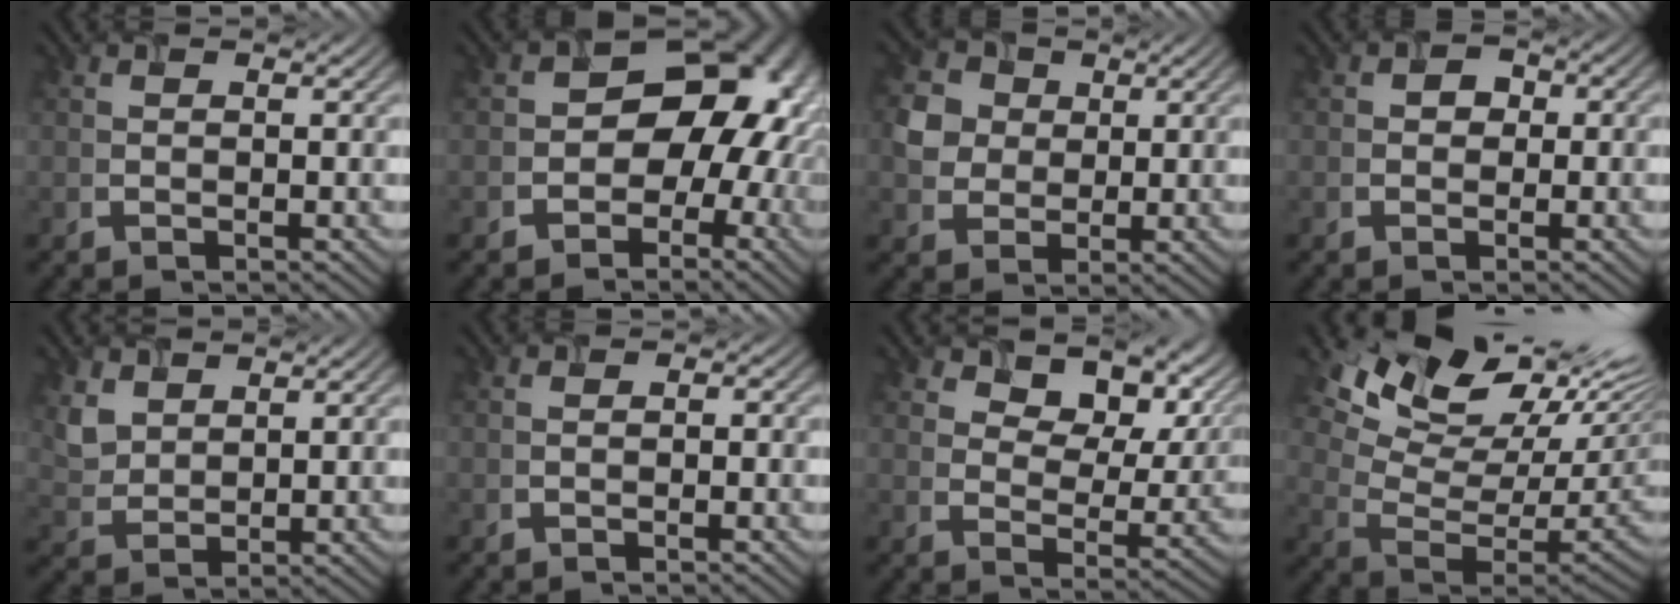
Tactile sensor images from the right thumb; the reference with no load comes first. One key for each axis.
{"total": 11.3, "fx": -1.6, "fy": 8.8, "fz": 6.9, "tx": -0.053, "ty": -0.004, "tz": -0.034}
{"total": 4.3, "fx": 0.8, "fy": 4.1, "fz": 1.0, "tx": -0.038, "ty": 0.002, "tz": 0.015}
{"total": 1.4, "fx": -0.5, "fy": 1.3, "fz": -0.1, "tx": 0.002, "ty": -0.004, "tz": -0.005}
{"total": 3.5, "fx": 2.5, "fy": 2.2, "fz": 1.0, "tx": -0.042, "ty": -0.006, "tz": 0.066}
{"total": 0.9, "fx": -0.8, "fy": 0.2, "fz": 0.0, "tx": -0.003, "ty": -0.002, "tz": -0.010}
{"total": 9.3, "fx": 5.4, "fy": 5.3, "fz": 5.5, "tx": -0.096, "ty": -0.013, "tz": 0.099}
{"total": 14.8, "fx": 9.4, "fy": 7.1, "fz": 9.0, "tx": -0.186, "ty": 0.026, "tz": 0.167}